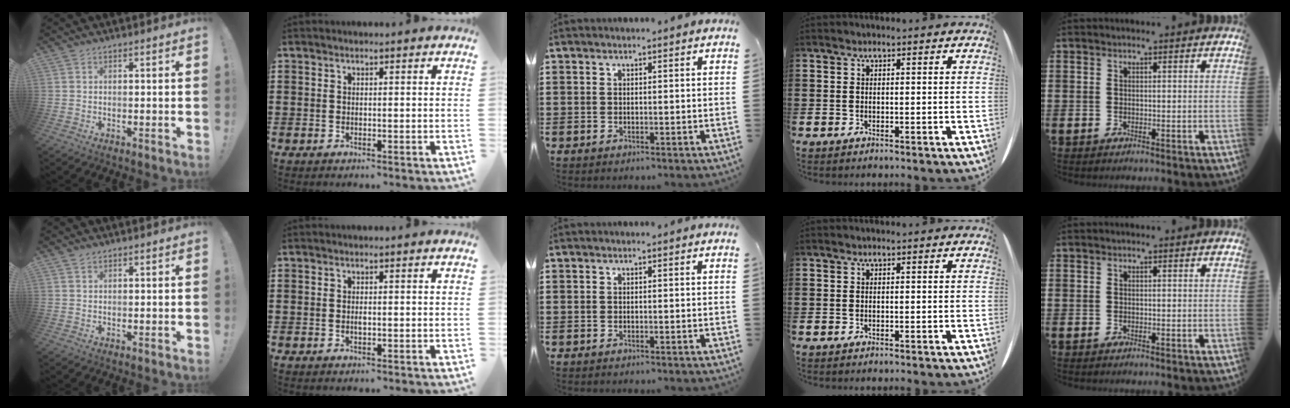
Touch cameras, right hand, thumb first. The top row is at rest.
{"thumb": {"total": 0.7, "force": [0.6, 0.2, 0.3], "torque": [-0.004, 0.000, 0.012]}, "index": {"total": 0.8, "force": [-0.1, 0.2, 0.8], "torque": [-0.015, -0.001, -0.002]}}